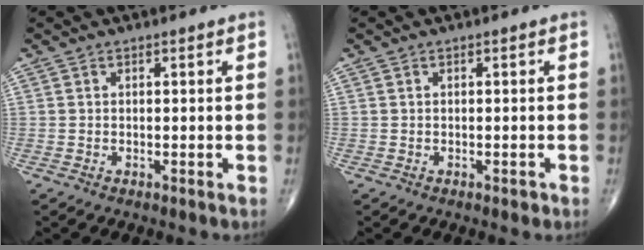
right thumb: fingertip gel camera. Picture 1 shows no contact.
{"total": 0.6, "force": [-0.2, 0.4, 0.4], "torque": [0.002, 0.000, -0.002]}